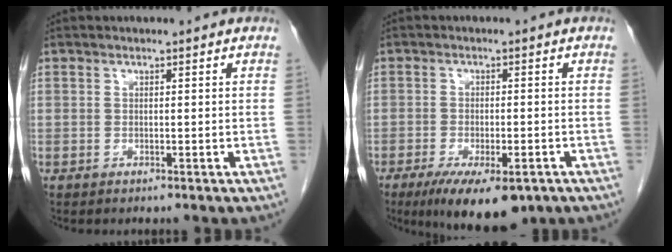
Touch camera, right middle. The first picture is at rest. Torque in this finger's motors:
{"motor_torque": [1.31, -0.82, 0.20, 0.07]}